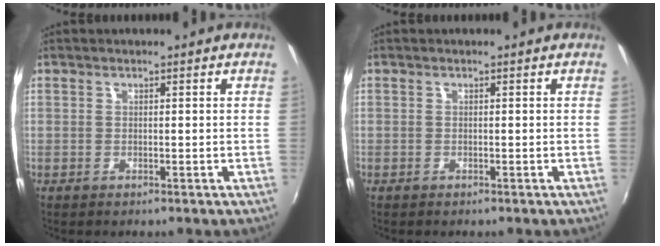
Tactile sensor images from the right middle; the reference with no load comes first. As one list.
[{"total": 0.0}]